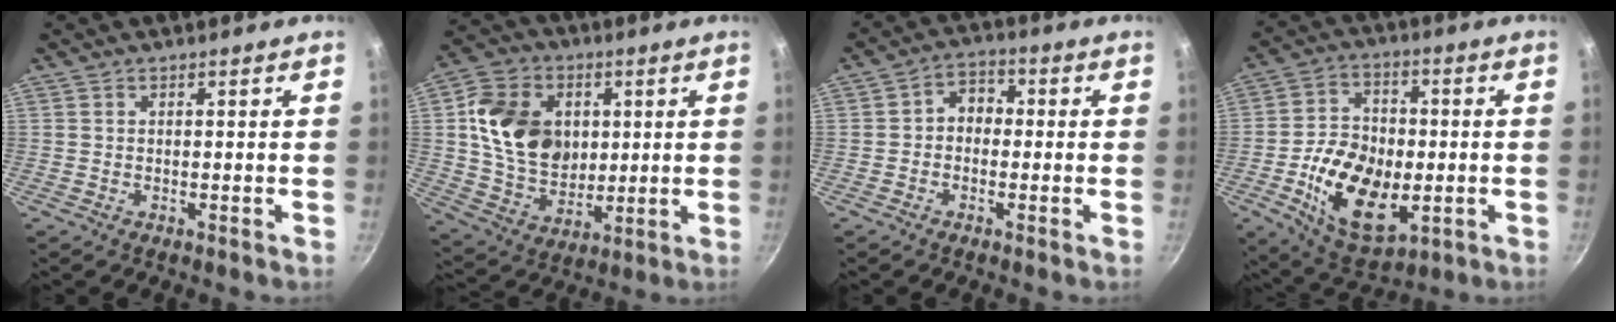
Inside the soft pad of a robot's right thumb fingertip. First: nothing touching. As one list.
[{"total": 17.0, "force": [3.1, 13.0, 10.4], "torque": [-0.158, -0.003, 0.060]}, {"total": 4.8, "force": [-0.4, 3.9, 2.9], "torque": [-0.017, 0.018, -0.020]}, {"total": 17.6, "force": [-3.6, 11.1, 13.1], "torque": [-0.206, 0.009, -0.053]}]